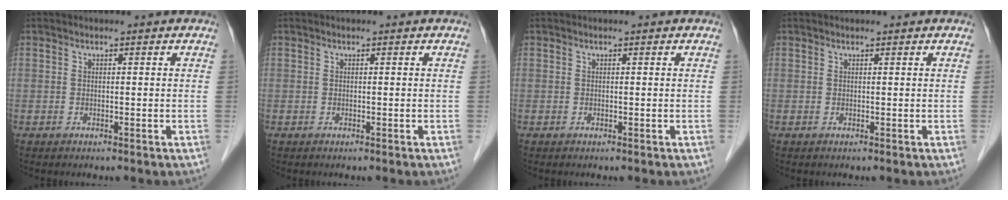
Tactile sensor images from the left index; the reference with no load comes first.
{"total": 0.0}
{"total": 0.0}
{"total": 0.8, "force": [0.8, 0.0, 0.2], "torque": [-0.005, 0.009, 0.013]}